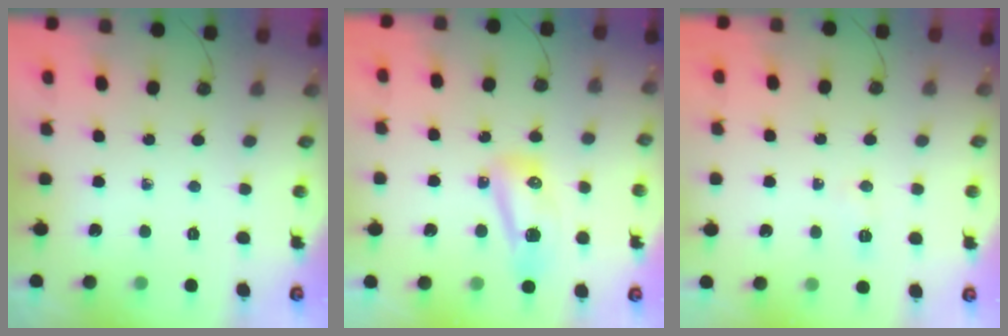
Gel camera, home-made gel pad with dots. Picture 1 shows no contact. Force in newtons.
{"total": 17.2, "press": 11.0, "slide": 13.2}
{"total": 5.2, "press": 5.1, "slide": 0.6}